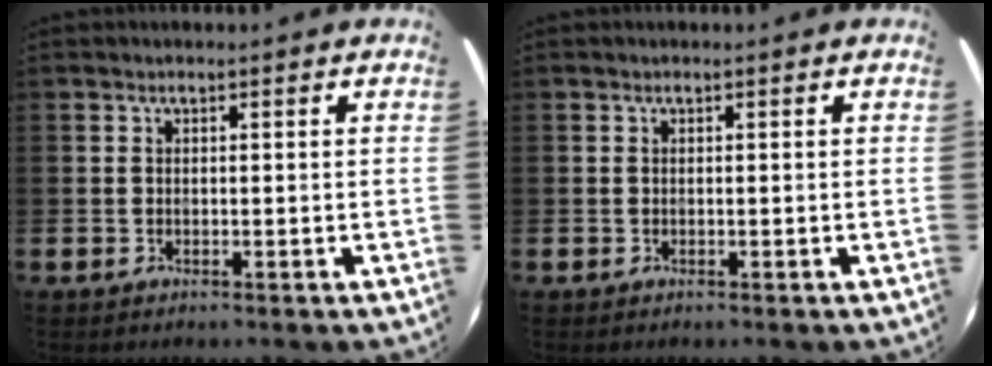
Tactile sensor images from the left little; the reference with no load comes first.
{"total": 0.0}